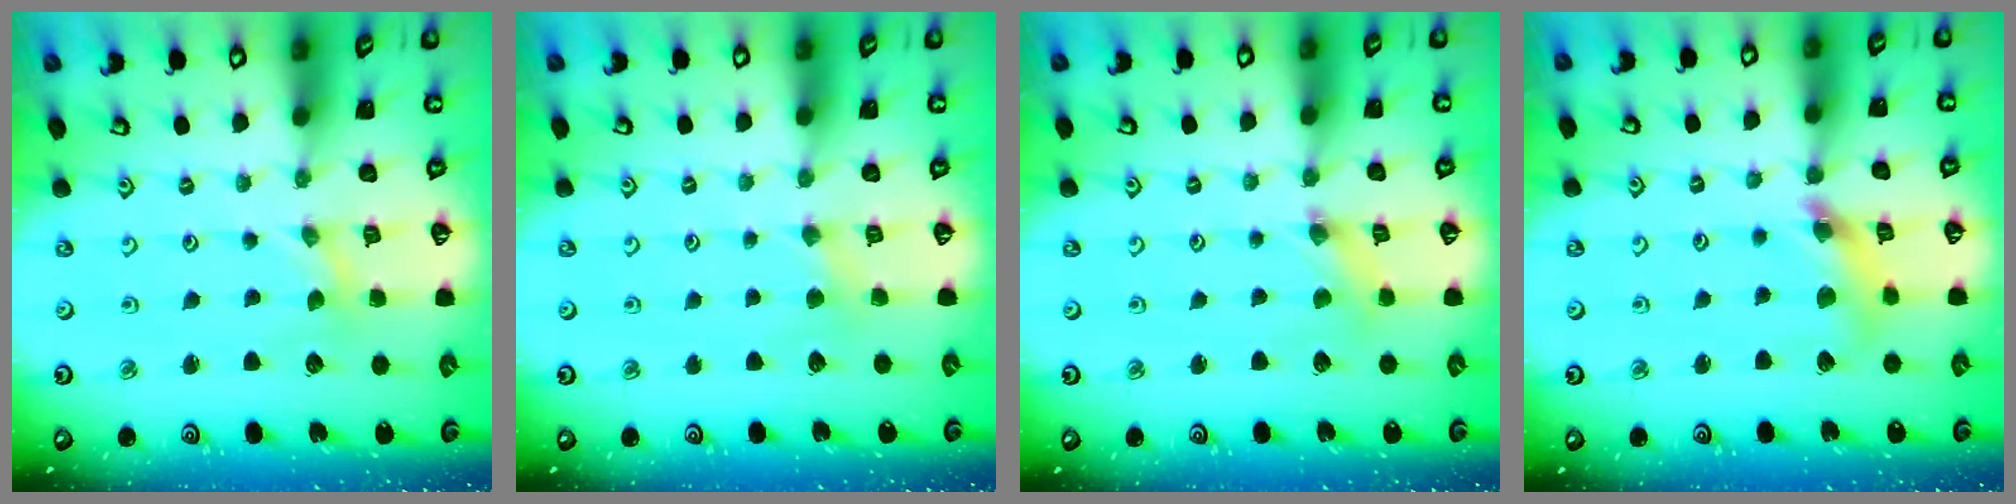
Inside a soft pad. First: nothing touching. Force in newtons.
{"total": 2.3, "press": 2.3, "slide": 0.4}
{"total": 1.5, "press": 1.4, "slide": 0.3}
{"total": 11.3, "press": 11.2, "slide": 1.6}